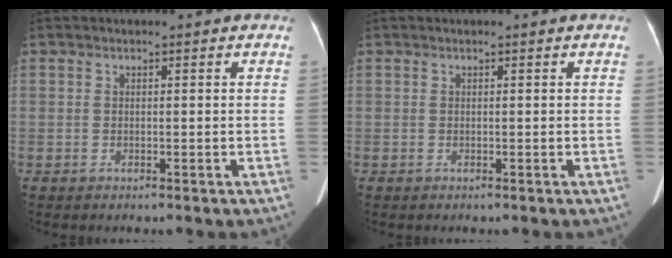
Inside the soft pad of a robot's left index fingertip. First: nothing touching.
{"total": 0.0}